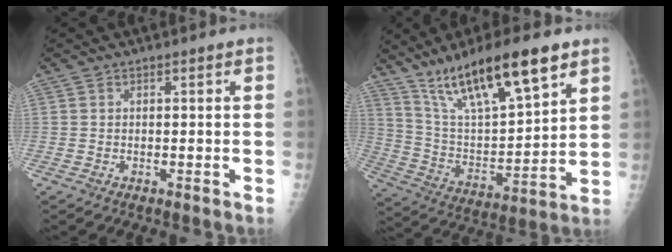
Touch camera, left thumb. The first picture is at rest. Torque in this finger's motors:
{"motor_torque": [1.30, -0.62, 1.26, -1.51, 0.48]}